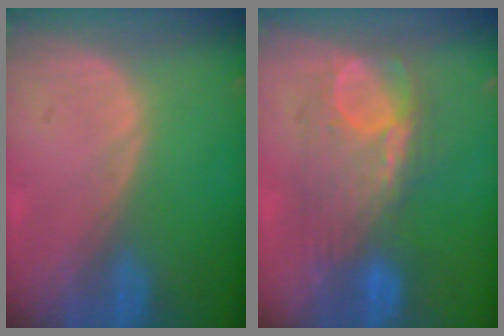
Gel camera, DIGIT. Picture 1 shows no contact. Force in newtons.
{"total": 8.3, "press": 8.3, "slide": 0.2}